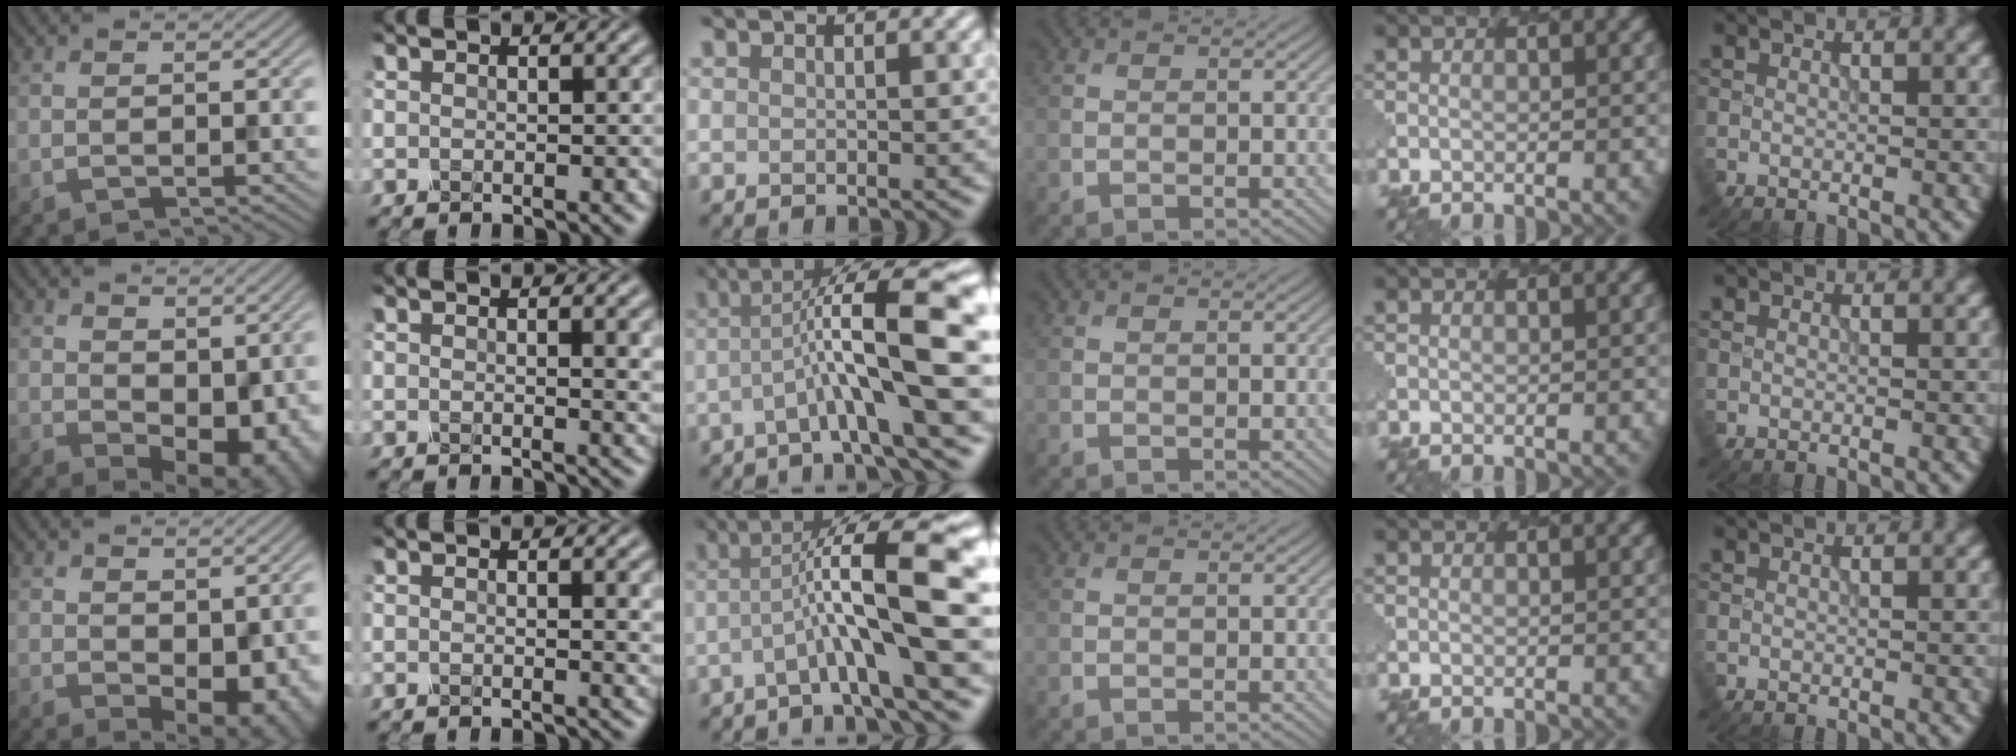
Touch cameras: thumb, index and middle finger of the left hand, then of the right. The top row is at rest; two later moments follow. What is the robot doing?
{"motion": "dispense", "object": "dispenser bottle"}